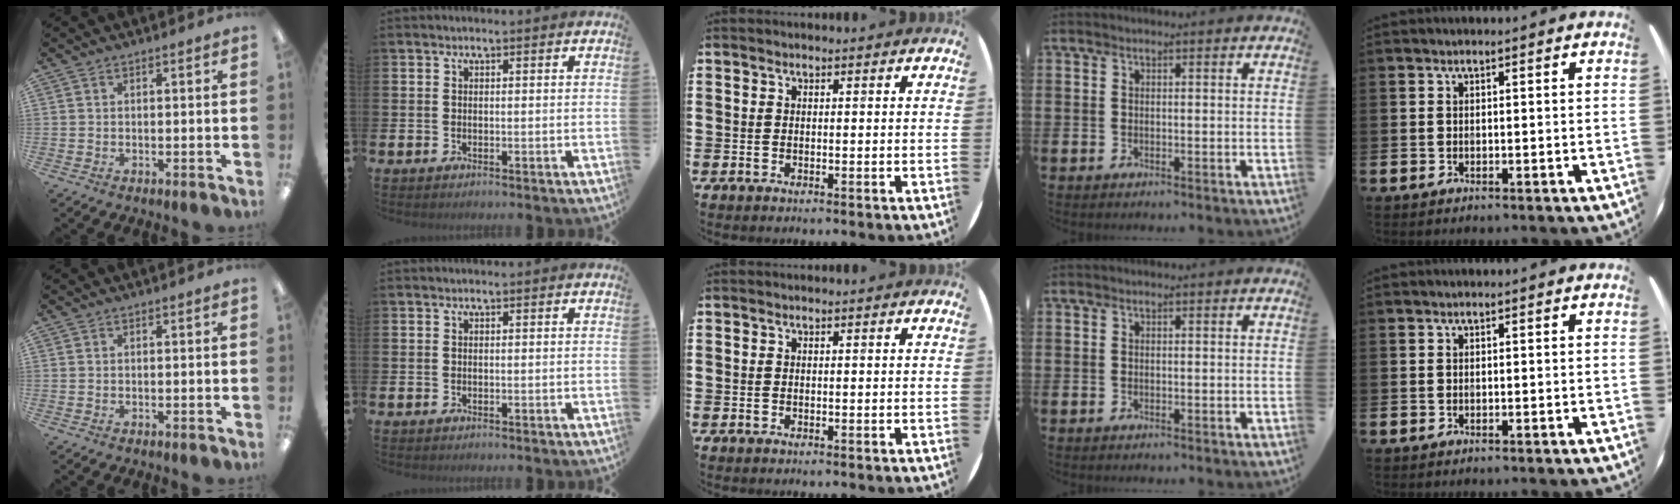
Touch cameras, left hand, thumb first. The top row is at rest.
{}